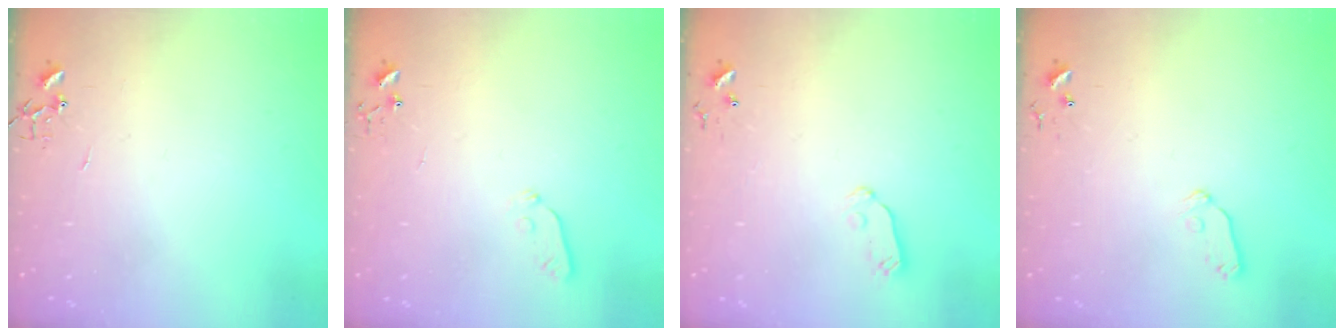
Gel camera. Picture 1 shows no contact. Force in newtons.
{"total": 3.9, "press": 3.8, "slide": 0.8}
{"total": 5.6, "press": 5.6, "slide": 0.3}
{"total": 6.8, "press": 6.7, "slide": 0.8}